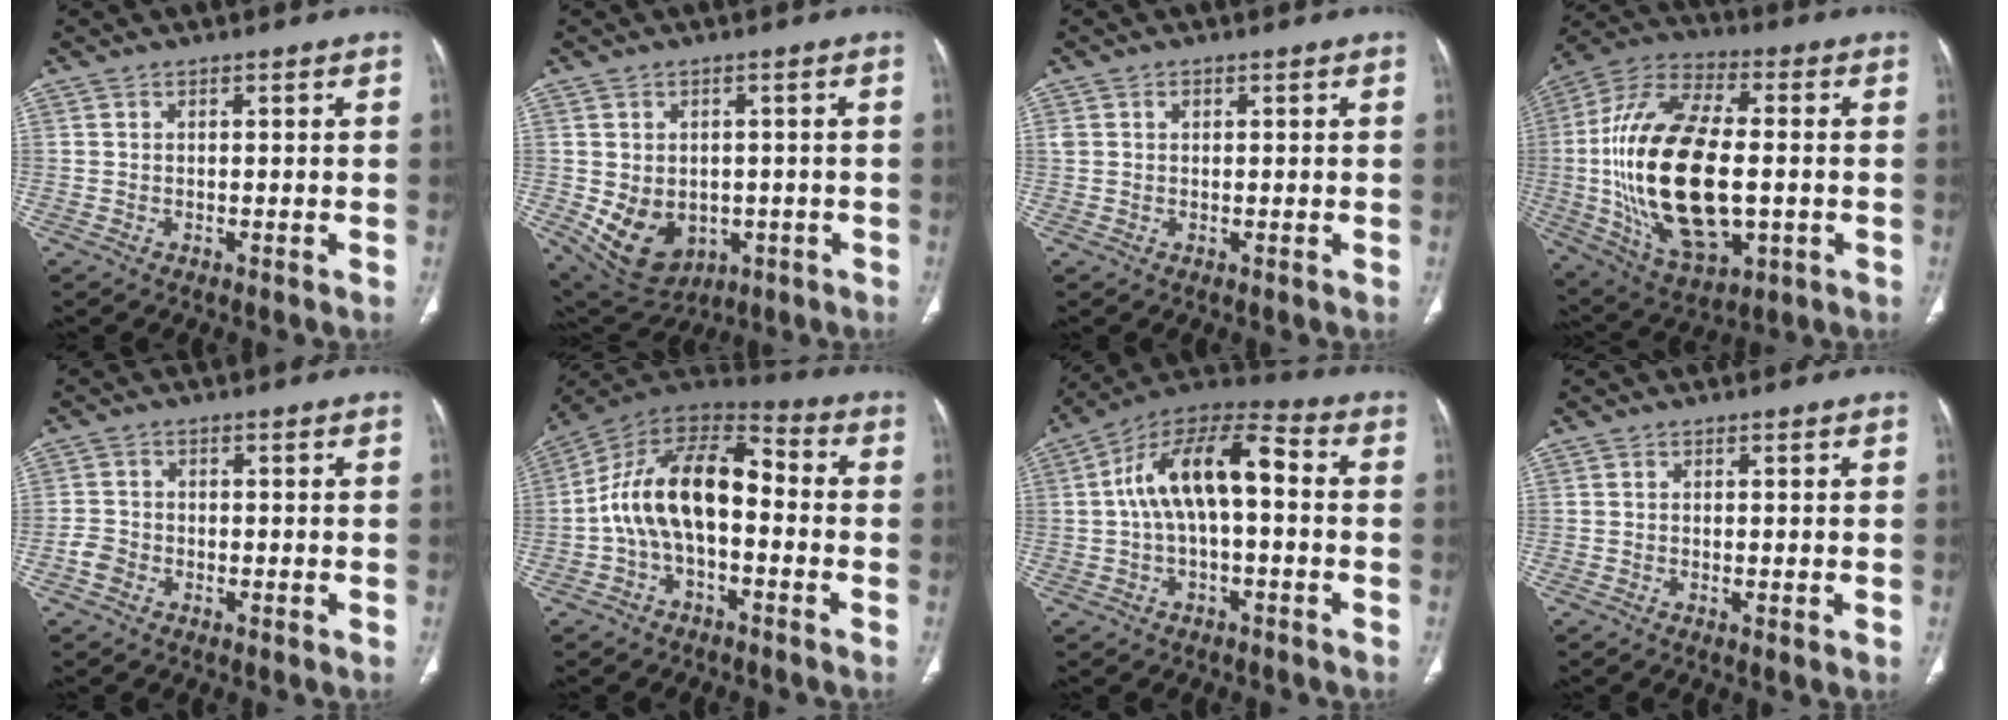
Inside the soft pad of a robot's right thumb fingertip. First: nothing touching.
{"total": 11.4, "force": [-2.5, 8.9, 6.7], "torque": [-0.094, 0.002, -0.010]}
{"total": 1.3, "force": [0.5, 1.0, 0.6], "torque": [-0.007, 0.003, 0.010]}
{"total": 26.8, "force": [-1.7, 13.6, 23.1], "torque": [-0.450, 0.004, -0.017]}
{"total": 2.7, "force": [-1.3, 2.2, 1.1], "torque": [-0.017, 0.011, -0.029]}
{"total": 16.0, "force": [-1.8, 8.8, 13.2], "torque": [-0.220, 0.054, -0.043]}
{"total": 14.5, "force": [0.7, 6.8, 12.8], "torque": [-0.222, 0.051, 0.001]}
{"total": 1.0, "force": [-0.2, 0.3, 1.0], "torque": [-0.023, -0.005, -0.005]}